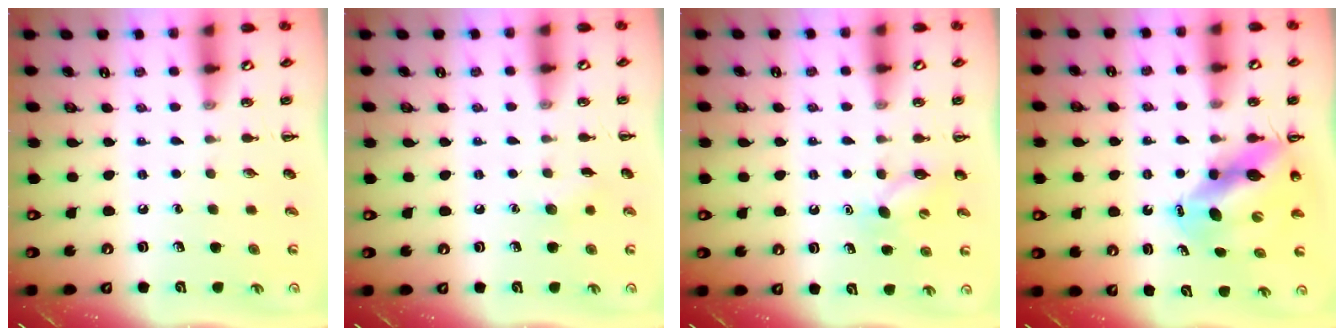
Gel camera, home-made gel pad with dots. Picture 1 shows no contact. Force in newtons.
{"total": 5.1, "press": 5.0, "slide": 0.9}
{"total": 7.3, "press": 7.1, "slide": 1.5}
{"total": 10.2, "press": 9.9, "slide": 2.6}